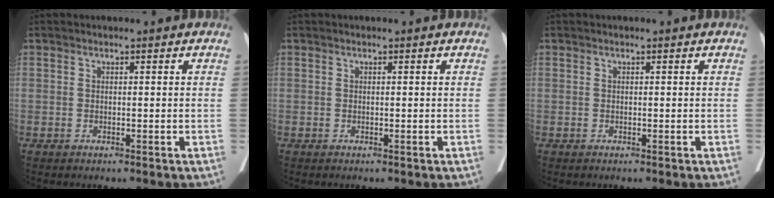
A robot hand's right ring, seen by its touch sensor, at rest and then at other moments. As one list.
[{"total": 0.0}, {"total": 0.0}]